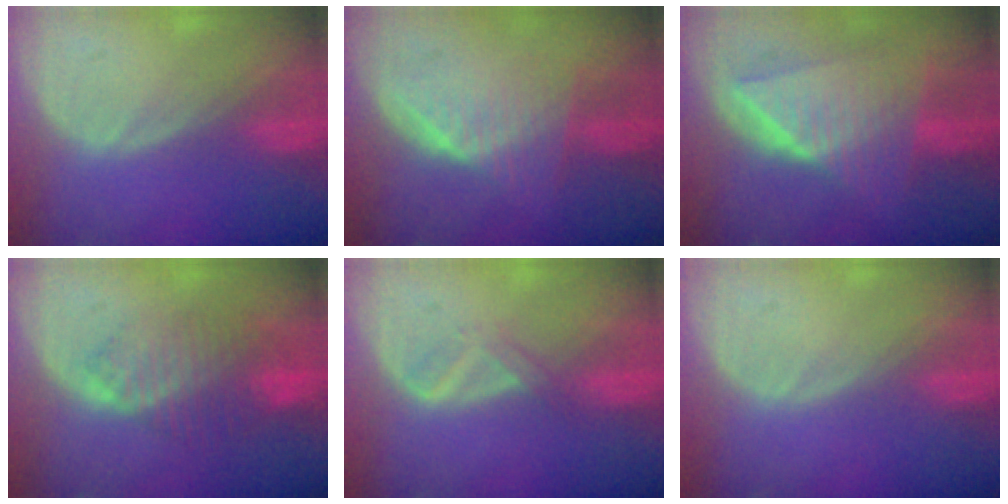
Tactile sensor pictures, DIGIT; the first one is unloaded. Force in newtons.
{"total": 6.4, "press": 6.2, "slide": 1.7}
{"total": 9.7, "press": 9.7, "slide": 0.7}
{"total": 8.4, "press": 7.2, "slide": 4.3}
{"total": 2.1, "press": 2.1, "slide": 0.2}
{"total": 0.0}